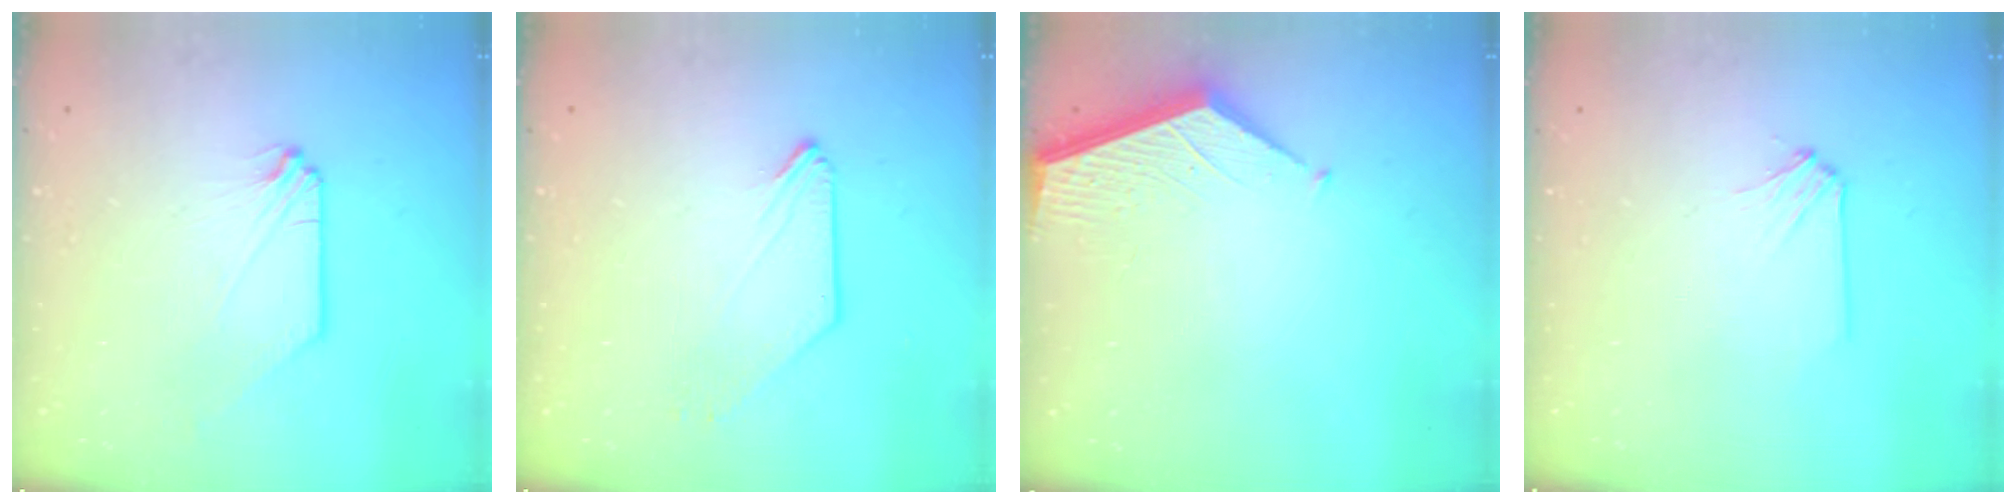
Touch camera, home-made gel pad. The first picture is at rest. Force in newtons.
{"total": 0.0}
{"total": 3.5, "press": 3.5, "slide": 0.4}
{"total": 1.7, "press": 1.6, "slide": 0.3}